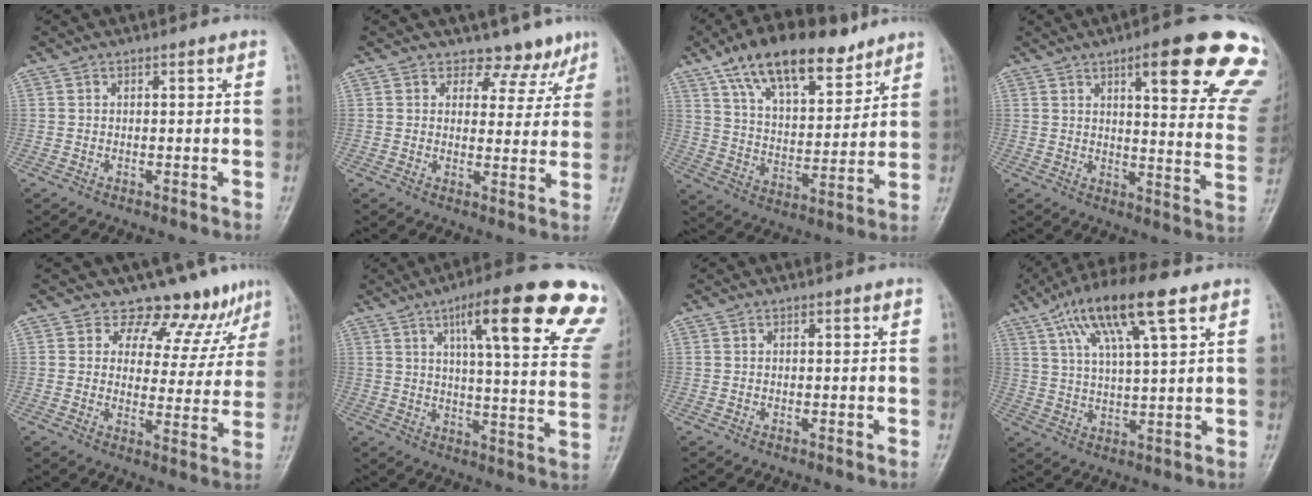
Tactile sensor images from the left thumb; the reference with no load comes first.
{"total": 6.3, "force": [5.0, 3.9, 0.4], "torque": [0.030, -0.034, 0.052]}
{"total": 17.9, "force": [11.7, 7.9, 10.9], "torque": [-0.147, -0.043, 0.206]}
{"total": 21.3, "force": [12.3, 4.6, 16.8], "torque": [-0.185, -0.042, 0.144]}
{"total": 9.7, "force": [8.2, 4.7, 2.1], "torque": [0.012, -0.058, 0.100]}
{"total": 24.9, "force": [14.5, 5.3, 19.5], "torque": [-0.237, -0.034, 0.178]}
{"total": 0.0}
{"total": 14.5, "force": [7.4, 3.2, 12.0], "torque": [-0.218, -0.004, 0.134]}